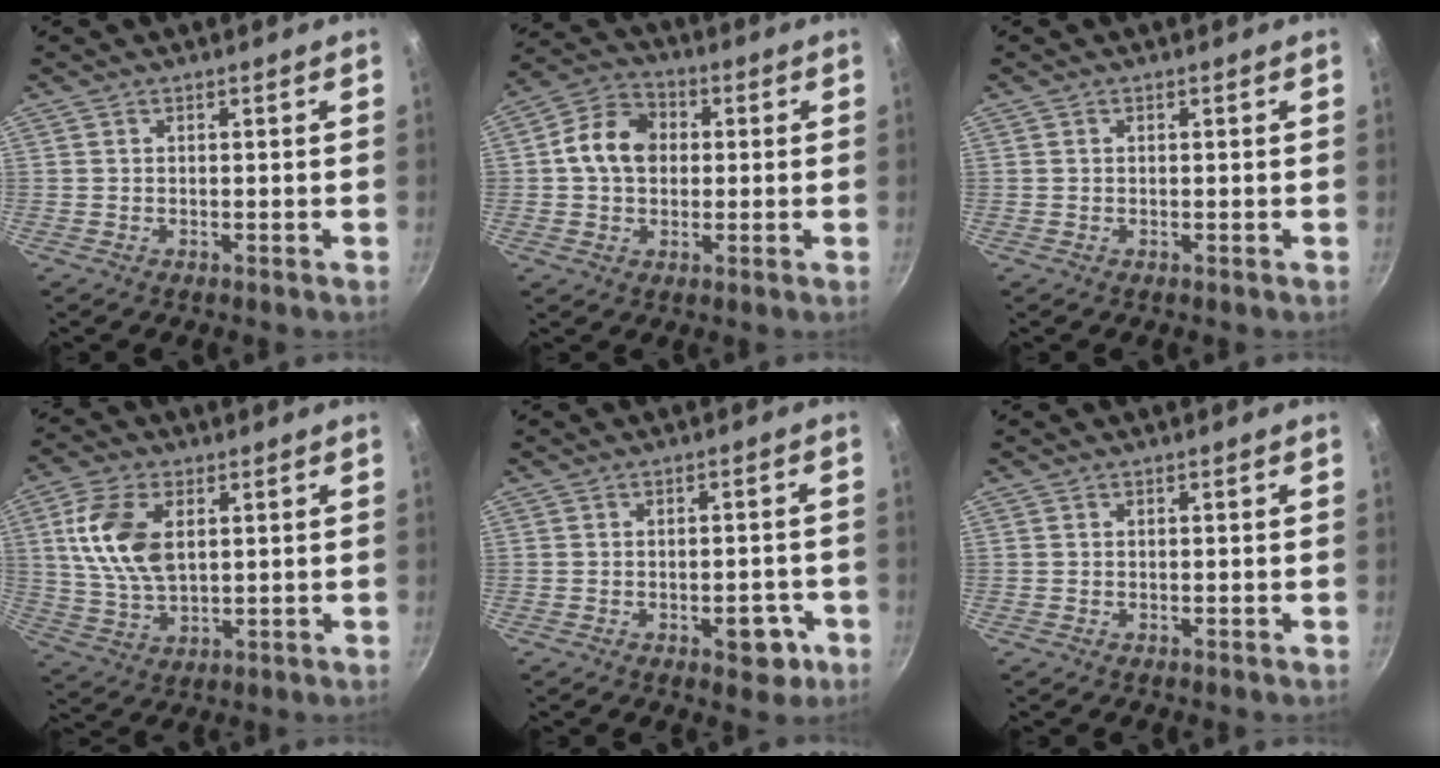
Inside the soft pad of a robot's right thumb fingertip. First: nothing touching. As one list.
[{"total": 9.9, "force": [0.9, 7.8, 6.1], "torque": [-0.083, 0.017, -0.002]}, {"total": 0.0}, {"total": 12.1, "force": [3.0, 7.0, 9.5], "torque": [-0.175, -0.009, 0.059]}, {"total": 5.6, "force": [-2.3, 3.0, 4.1], "torque": [-0.028, 0.017, -0.024]}, {"total": 0.0}]